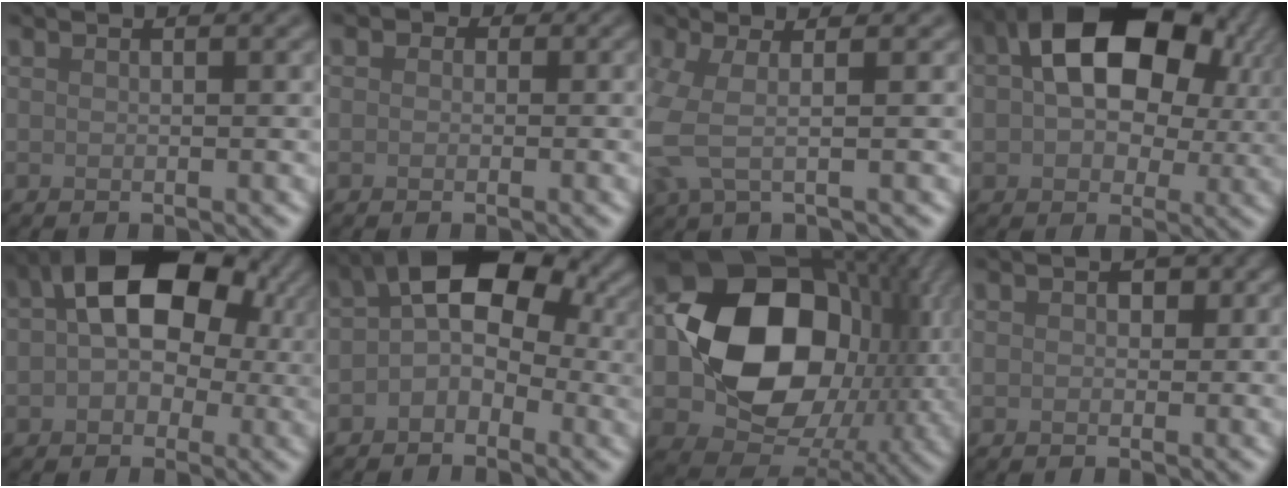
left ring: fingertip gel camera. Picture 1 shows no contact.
{"total": 2.0, "force": [0.6, 1.7, 0.8], "torque": [0.007, 0.005, -0.013]}
{"total": 3.4, "force": [0.0, 1.0, 3.2], "torque": [-0.082, -0.006, -0.009]}
{"total": 14.5, "force": [3.5, 9.5, 10.3], "torque": [-0.150, 0.011, 0.057]}
{"total": 11.6, "force": [2.3, 7.7, 8.4], "torque": [-0.117, 0.018, 0.027]}
{"total": 7.7, "force": [0.3, 5.3, 5.6], "torque": [-0.061, 0.020, -0.016]}
{"total": 14.3, "force": [-0.3, 11.1, 9.0], "torque": [-0.127, 0.003, -0.019]}
{"total": 1.3, "force": [0.2, 1.1, 0.7], "torque": [-0.005, -0.001, 0.001]}